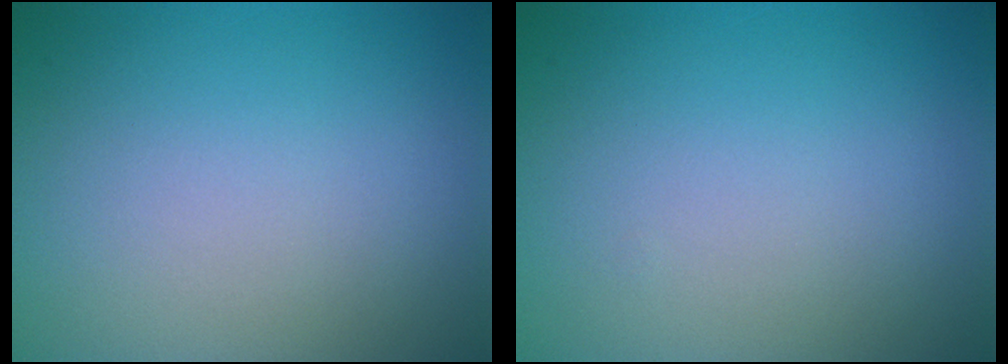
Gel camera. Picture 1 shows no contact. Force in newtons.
{"total": 0.0}